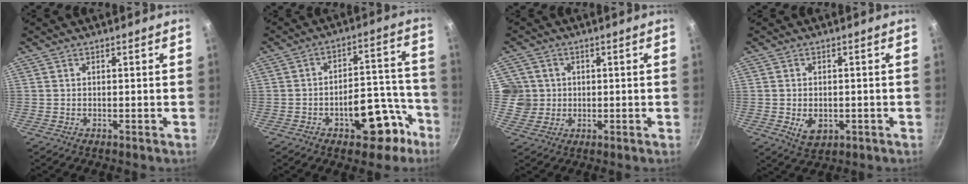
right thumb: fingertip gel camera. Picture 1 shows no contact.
{"total": 14.1, "force": [-6.8, 7.6, 9.7], "torque": [-0.064, 0.071, -0.088]}
{"total": 5.6, "force": [0.7, 5.4, 1.1], "torque": [0.010, 0.004, 0.013]}
{"total": 5.2, "force": [-1.2, 3.5, 3.6], "torque": [-0.048, -0.002, -0.010]}